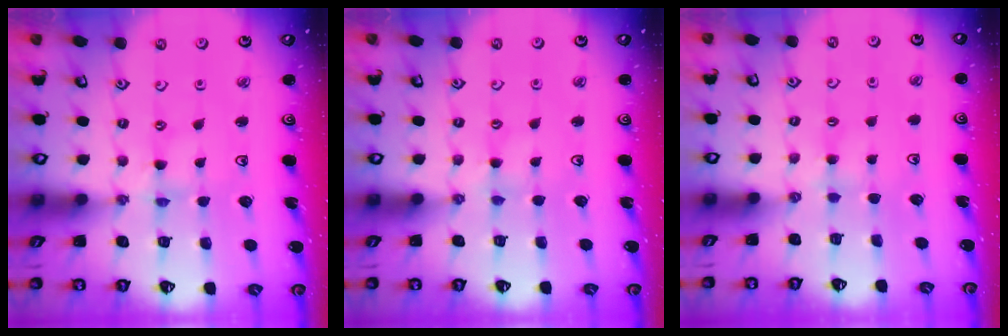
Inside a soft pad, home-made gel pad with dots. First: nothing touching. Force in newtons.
{"total": 1.3, "press": 1.3, "slide": 0.3}
{"total": 3.0, "press": 2.9, "slide": 0.4}